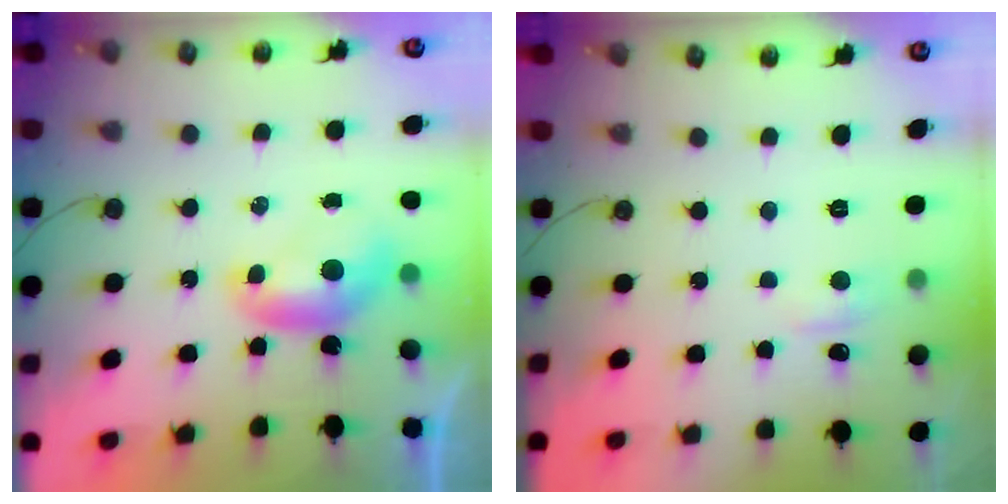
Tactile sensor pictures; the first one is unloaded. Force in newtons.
{"total": 0.9, "press": 0.7, "slide": 0.5}